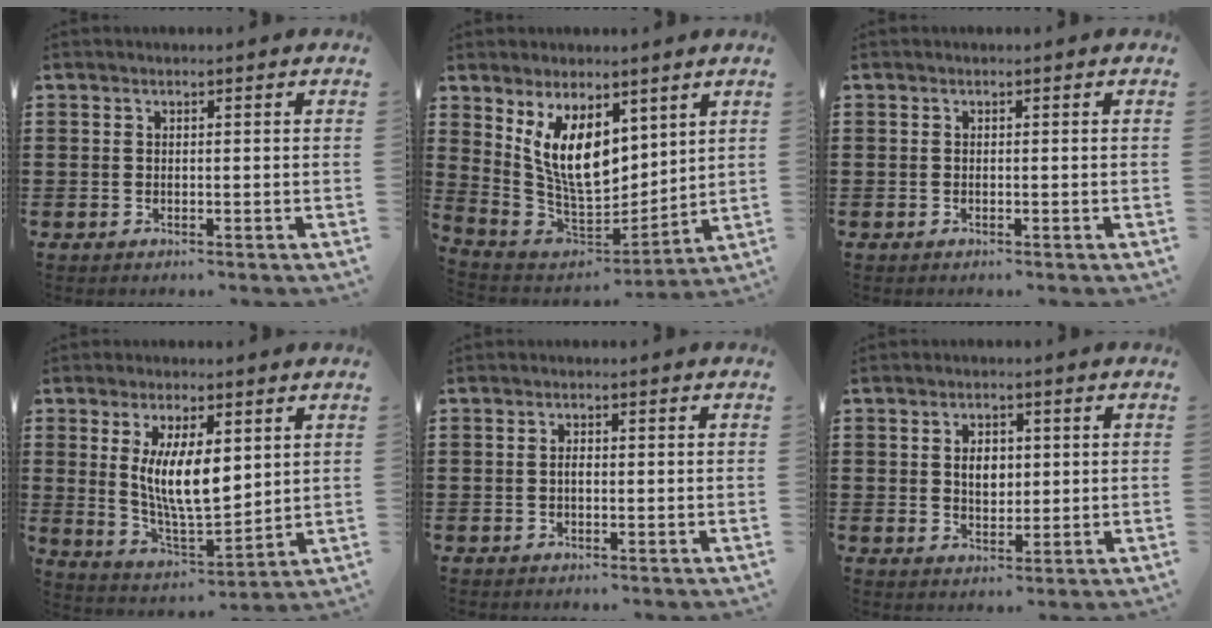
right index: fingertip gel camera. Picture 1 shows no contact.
{"total": 10.8, "force": [4.5, 5.7, 8.0], "torque": [-0.174, -0.016, 0.082]}
{"total": 0.0}
{"total": 9.3, "force": [2.1, 3.6, 8.4], "torque": [-0.161, 0.000, 0.034]}
{"total": 1.2, "force": [-0.2, 0.5, 1.1], "torque": [-0.022, 0.000, -0.004]}
{"total": 3.5, "force": [0.4, 2.5, 2.5], "torque": [-0.040, 0.004, 0.001]}